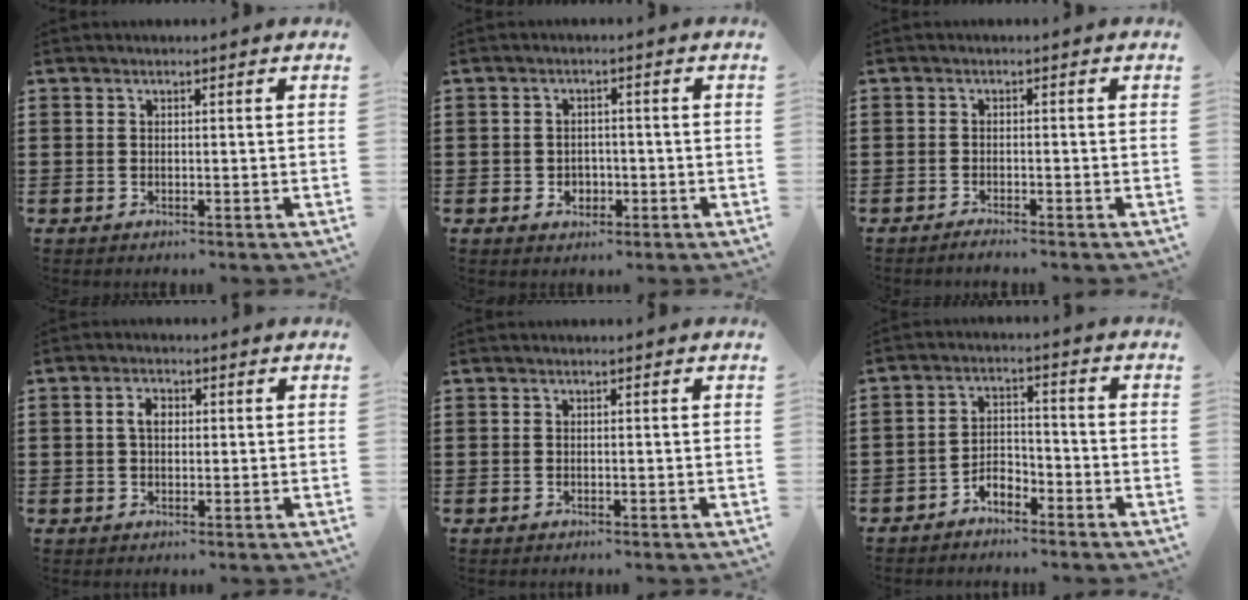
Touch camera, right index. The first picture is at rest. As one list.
[{"total": 2.1, "force": [-0.7, 1.9, 0.7], "torque": [-0.020, 0.004, -0.017]}, {"total": 1.1, "force": [-1.1, -0.1, 0.2], "torque": [-0.006, -0.002, -0.021]}, {"total": 2.8, "force": [0.4, 1.6, 2.2], "torque": [-0.047, 0.010, 0.006]}, {"total": 0.0}, {"total": 3.4, "force": [-3.0, 1.3, 0.9], "torque": [-0.022, 0.009, -0.062]}]